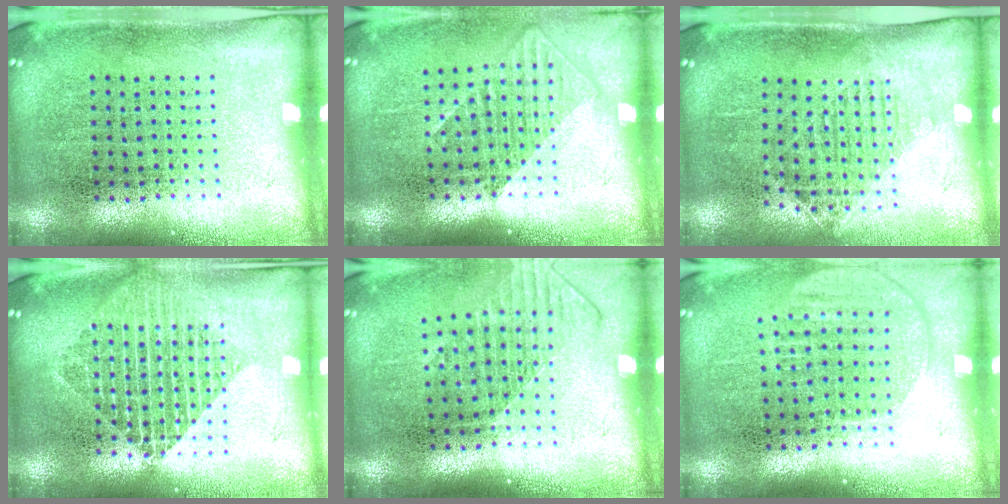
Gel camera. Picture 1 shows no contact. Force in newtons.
{"total": 1.2, "press": 1.0, "slide": 0.8}
{"total": 1.2, "press": 1.1, "slide": 0.5}
{"total": 1.8, "press": 1.6, "slide": 1.0}
{"total": 1.6, "press": 1.2, "slide": 1.0}
{"total": 1.6, "press": 1.4, "slide": 0.8}